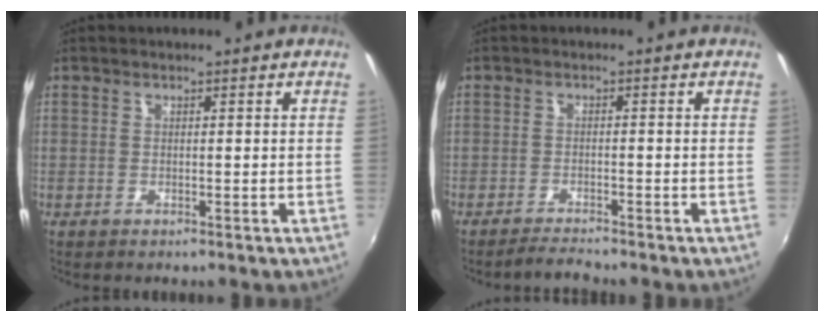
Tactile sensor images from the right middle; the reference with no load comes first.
{"total": 2.6, "force": [-2.6, -0.2, 0.6], "torque": [-0.025, -0.006, -0.050]}